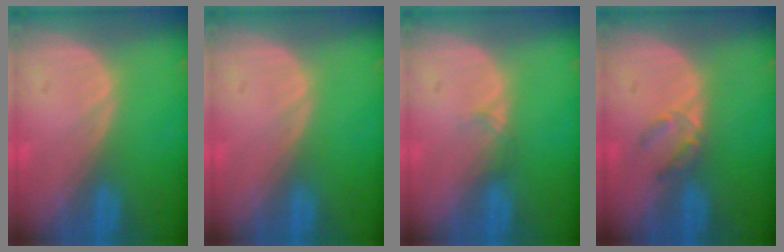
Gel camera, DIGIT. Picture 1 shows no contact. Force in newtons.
{"total": 0.0}
{"total": 0.9, "press": 0.8, "slide": 0.2}
{"total": 2.5, "press": 2.3, "slide": 1.0}